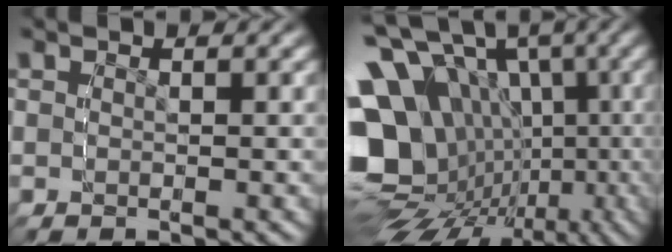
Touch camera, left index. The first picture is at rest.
{"total": 16.7, "force": [-2.0, 13.2, 10.0], "torque": [-0.204, -0.056, -0.026]}